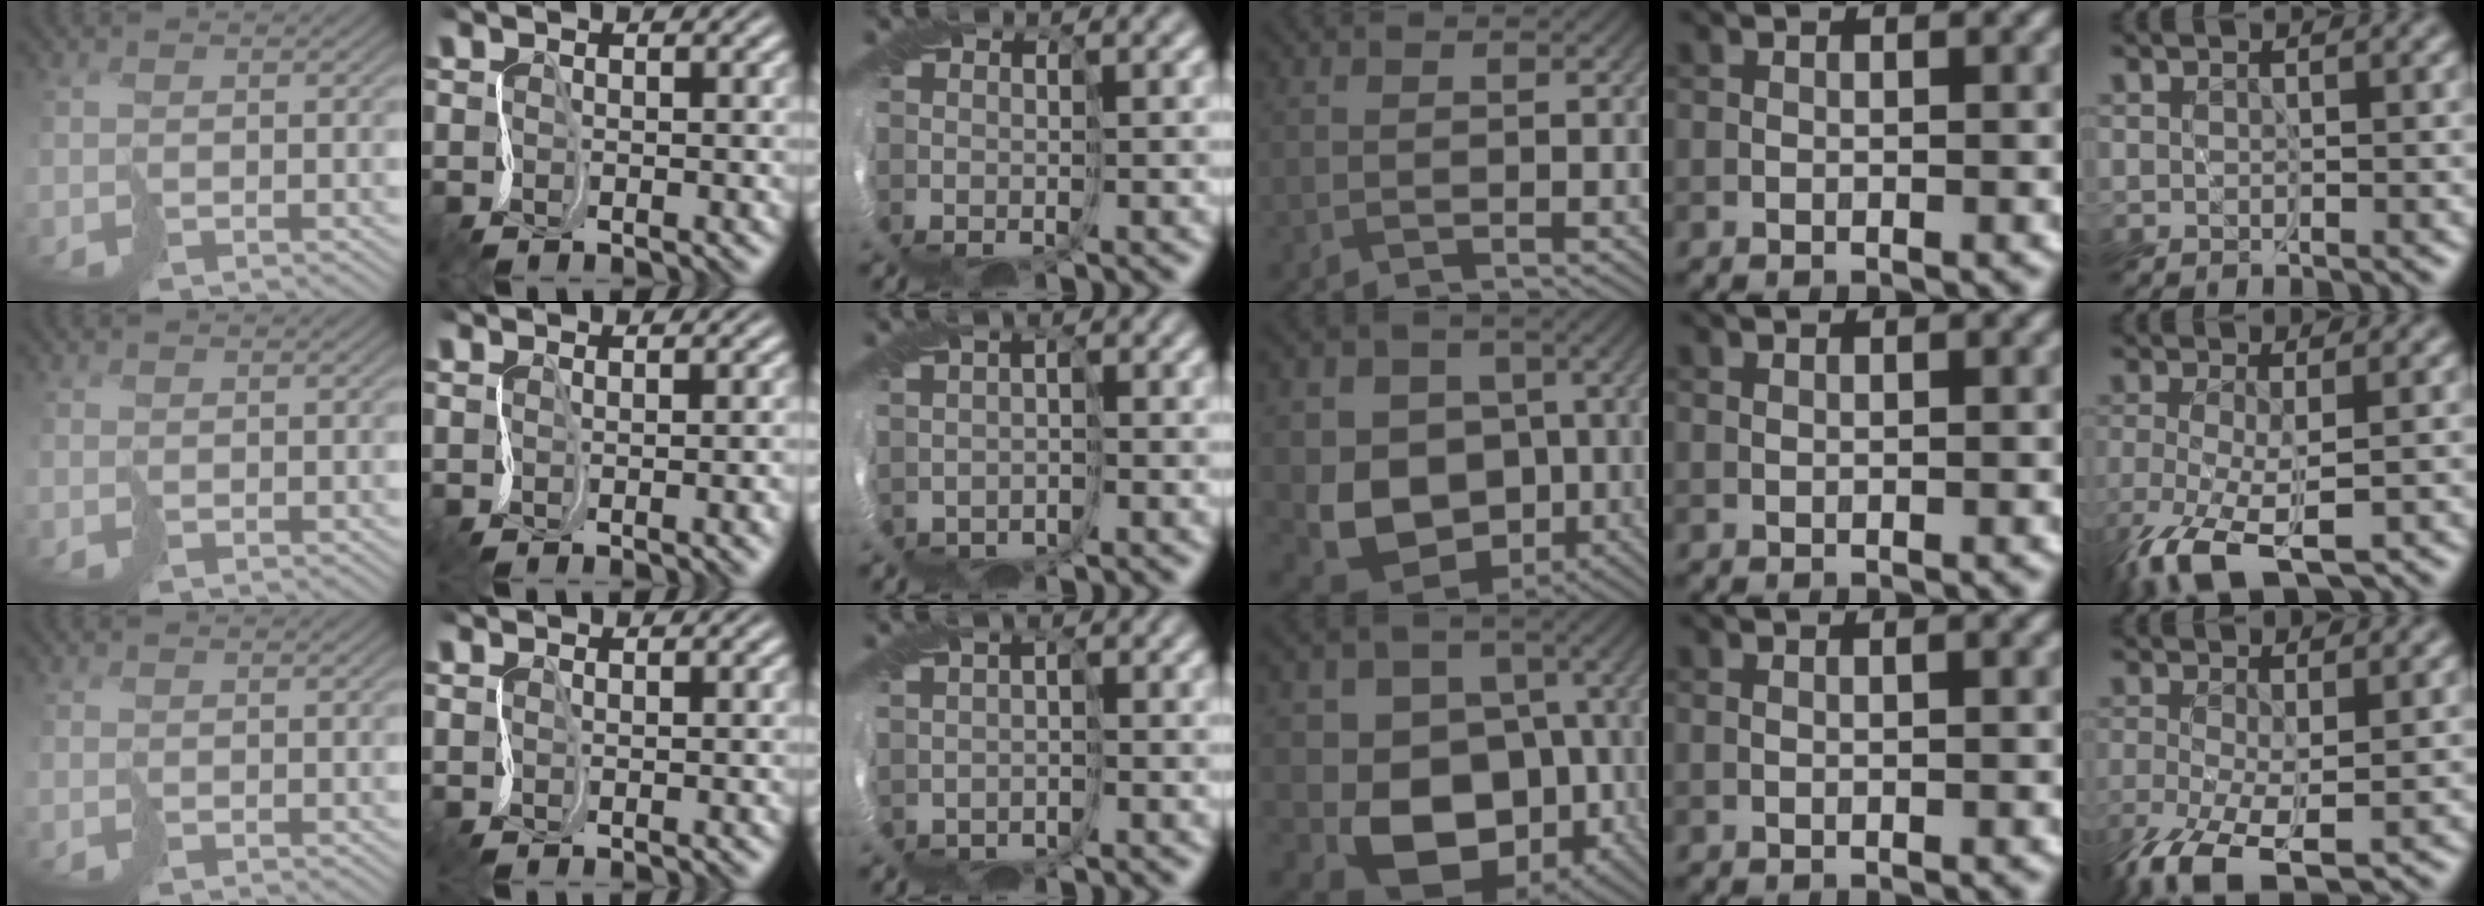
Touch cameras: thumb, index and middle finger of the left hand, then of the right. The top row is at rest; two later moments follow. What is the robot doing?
{"motion": "cut", "object": "bubble wrap"}